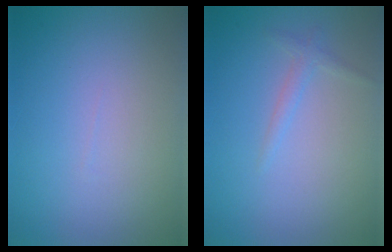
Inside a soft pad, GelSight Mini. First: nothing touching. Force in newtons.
{"total": 1.1, "press": 1.1, "slide": 0.1}